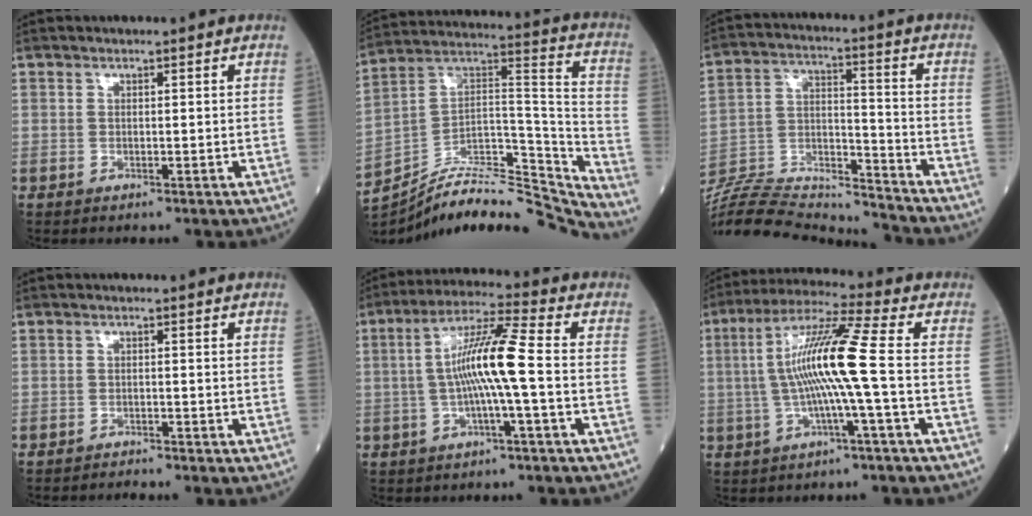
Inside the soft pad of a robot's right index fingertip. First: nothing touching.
{"total": 25.0, "force": [-23.5, 2.6, 7.9], "torque": [-0.129, 0.038, -0.372]}
{"total": 20.7, "force": [-20.1, 1.4, 4.7], "torque": [-0.110, 0.014, -0.333]}
{"total": 1.3, "force": [-1.3, -0.3, -0.4], "torque": [0.004, -0.006, -0.021]}
{"total": 9.7, "force": [-0.8, -0.4, 9.7], "torque": [-0.182, 0.016, -0.021]}
{"total": 11.8, "force": [-0.5, -1.3, 11.7], "torque": [-0.224, 0.017, -0.014]}